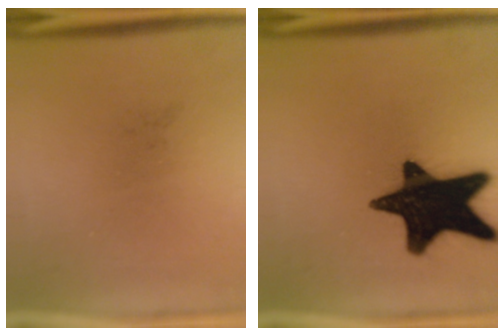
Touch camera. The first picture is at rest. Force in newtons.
{"total": 18.9}